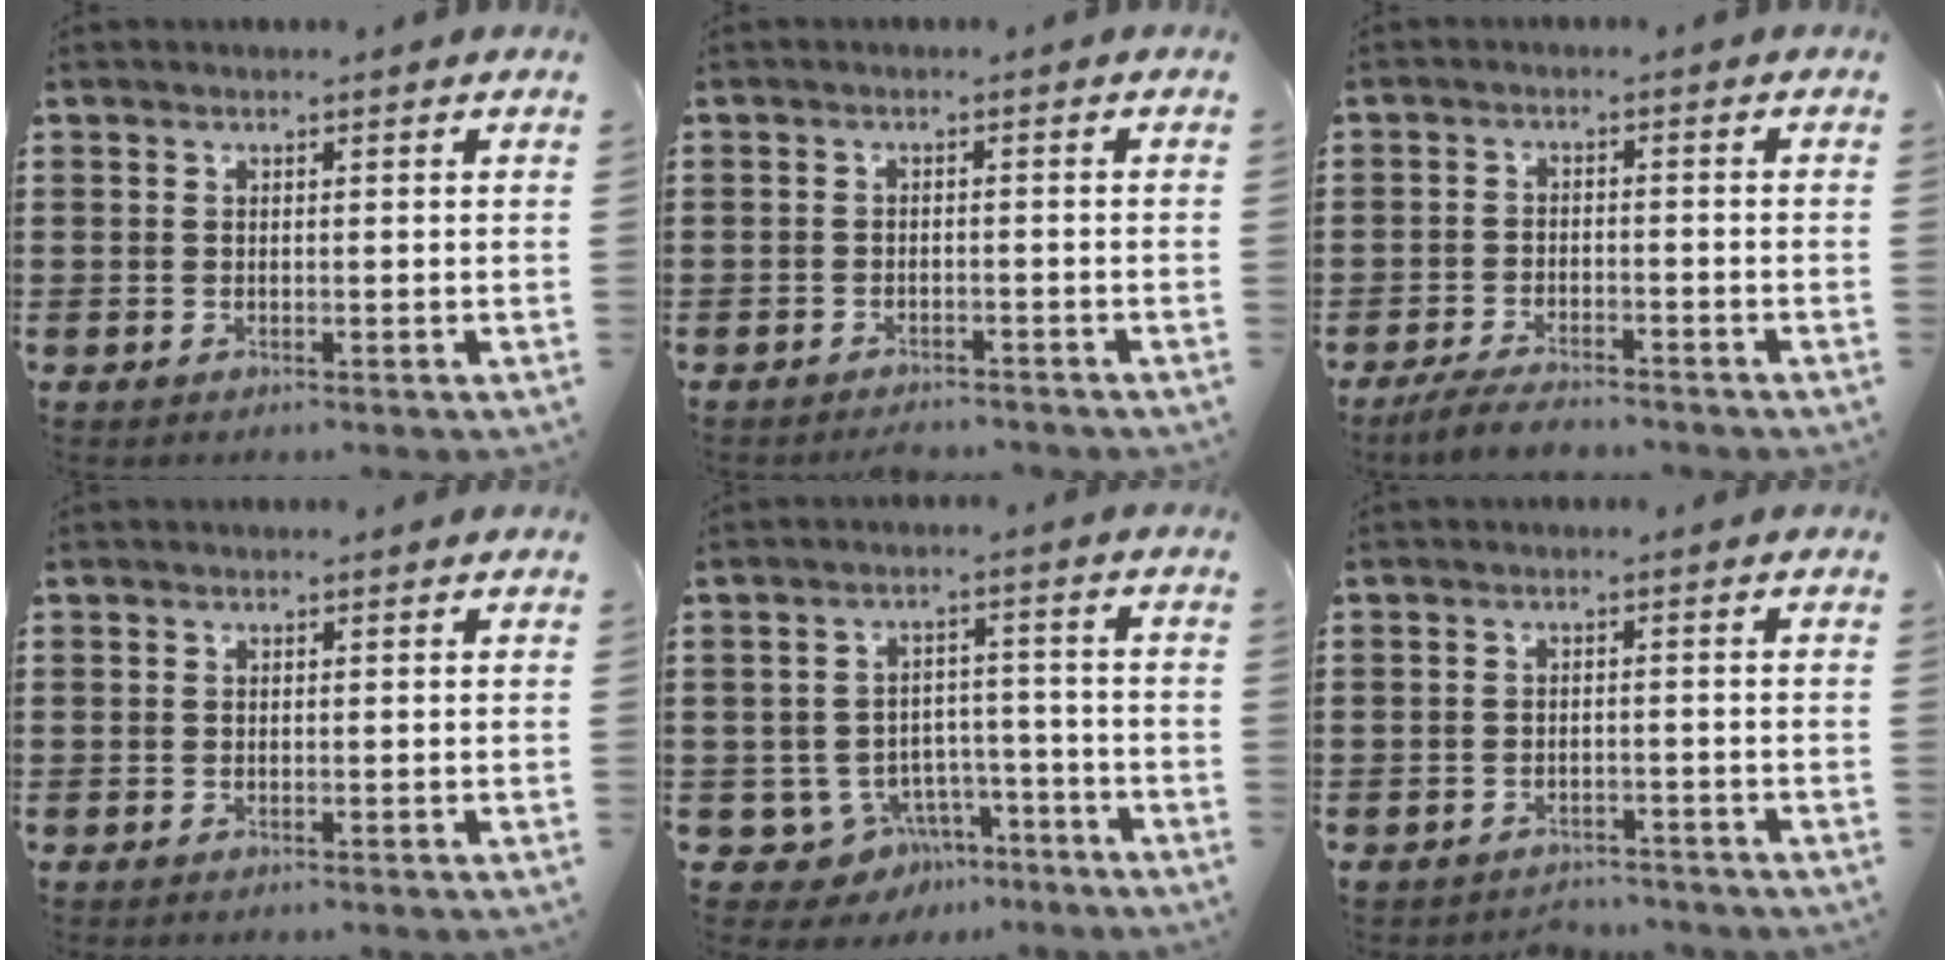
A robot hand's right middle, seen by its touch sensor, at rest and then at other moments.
{"total": 1.9, "force": [-1.9, 0.2, 0.0], "torque": [-0.007, -0.001, -0.041]}
{"total": 3.8, "force": [-3.7, 0.5, 1.0], "torque": [-0.026, 0.002, -0.075]}
{"total": 0.0}
{"total": 5.8, "force": [-4.0, 3.9, 1.7], "torque": [-0.051, 0.018, -0.074]}
{"total": 2.4, "force": [-2.4, 0.4, -0.3], "torque": [-0.004, -0.002, -0.052]}